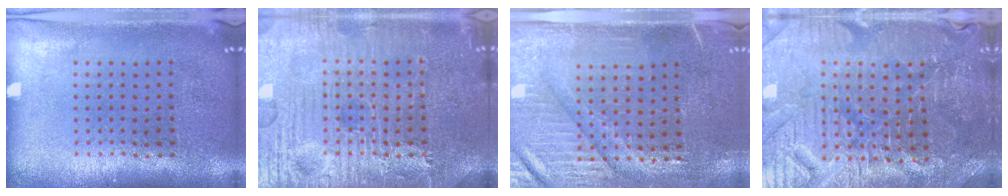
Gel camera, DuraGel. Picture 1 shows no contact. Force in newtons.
{"total": 7.6, "press": 7.5, "slide": 0.8}
{"total": 3.5, "press": 3.2, "slide": 1.5}
{"total": 3.8, "press": 3.8, "slide": 0.6}